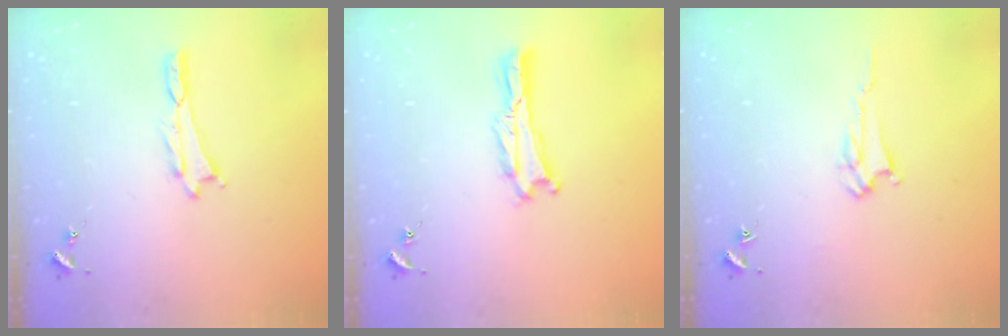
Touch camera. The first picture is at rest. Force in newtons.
{"total": 0.0}
{"total": 2.8, "press": 2.8, "slide": 0.4}